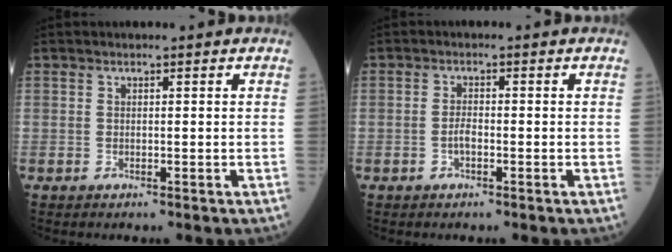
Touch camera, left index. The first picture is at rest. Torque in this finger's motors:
{"motor_torque": [0.42, 0.33, 0.21, 0.02]}